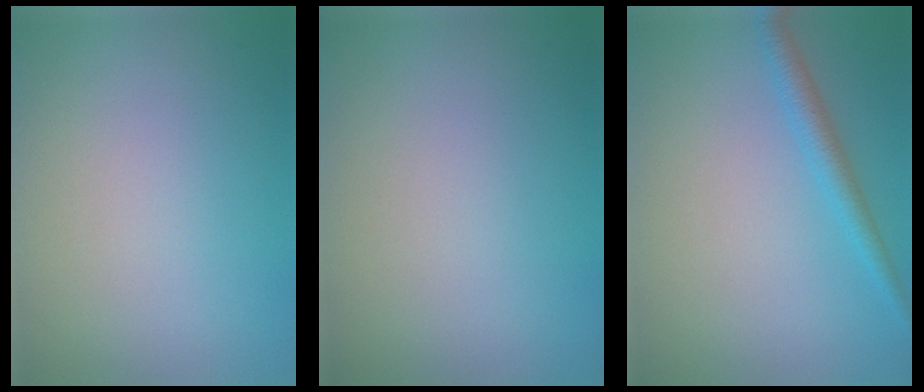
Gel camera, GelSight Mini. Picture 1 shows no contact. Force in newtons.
{"total": 0.0}
{"total": 2.2, "press": 2.2, "slide": 0.1}